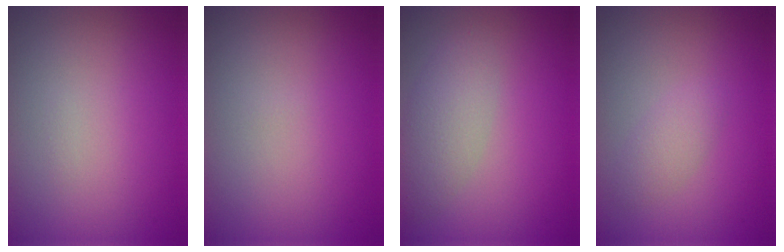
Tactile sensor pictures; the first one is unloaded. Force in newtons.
{"total": 0.0}
{"total": 3.2, "press": 3.2, "slide": 0.1}
{"total": 1.5, "press": 1.5, "slide": 0.0}